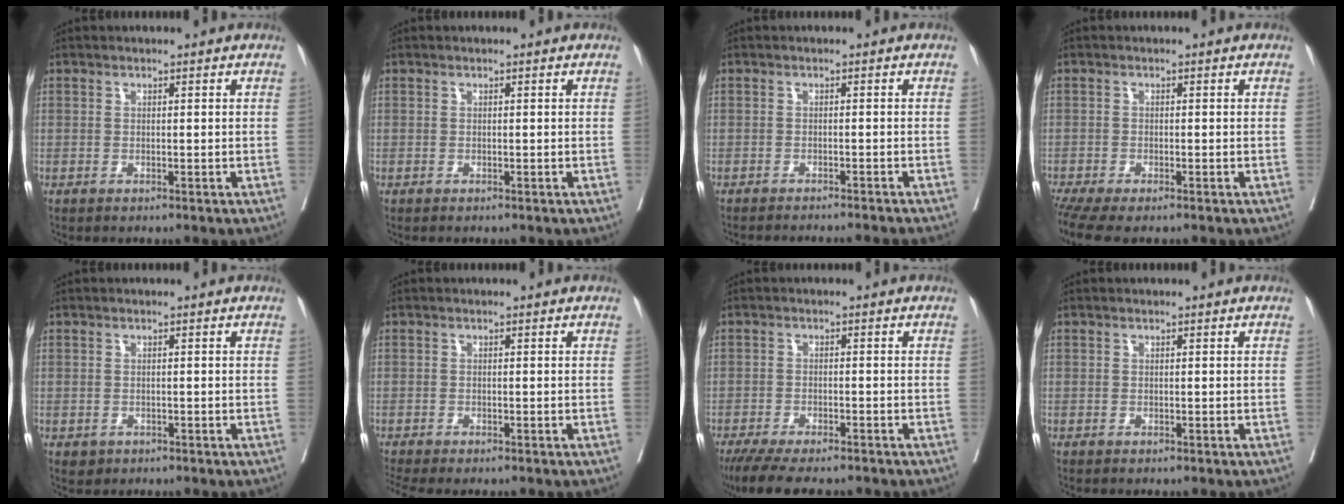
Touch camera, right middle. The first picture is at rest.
{"total": 0.0}
{"total": 9.2, "force": [-8.7, -0.3, 3.1], "torque": [-0.019, -0.014, -0.103]}
{"total": 5.2, "force": [-4.2, 0.9, 3.0], "torque": [-0.046, -0.010, -0.072]}
{"total": 1.2, "force": [-0.5, 1.1, 0.3], "torque": [-0.004, 0.003, 0.001]}
{"total": 3.6, "force": [-3.1, 0.4, 1.8], "torque": [-0.027, -0.007, -0.052]}
{"total": 10.9, "force": [-9.2, 2.5, 5.2], "torque": [-0.078, -0.017, -0.138]}
{"total": 0.0}